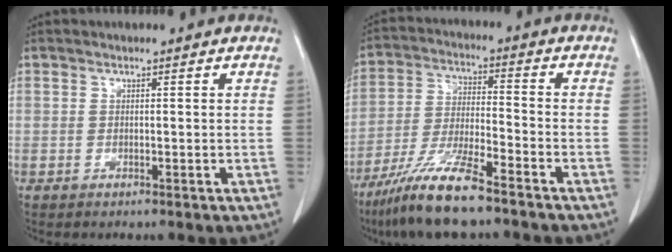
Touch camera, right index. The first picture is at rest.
{"total": 11.3, "force": [-8.4, 0.9, 7.5], "torque": [-0.154, -0.028, -0.160]}